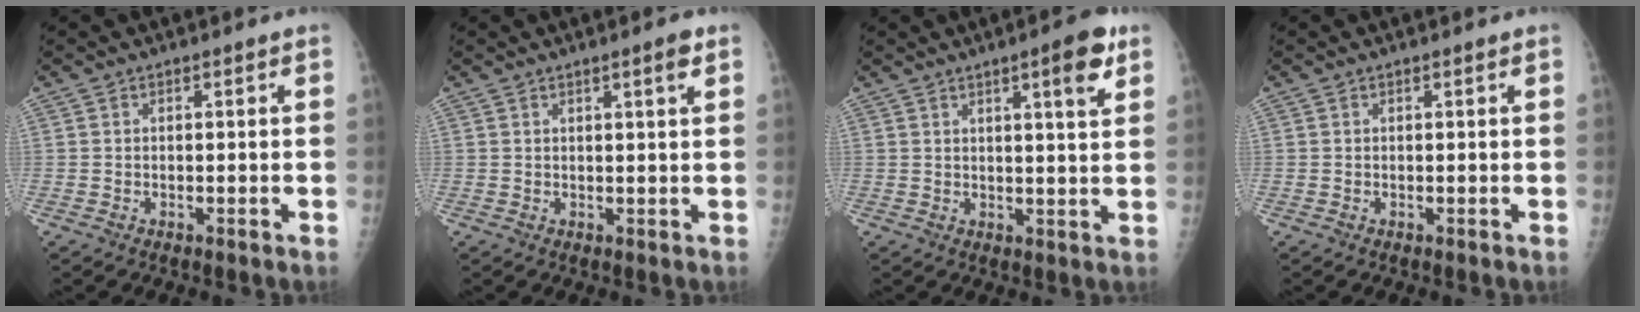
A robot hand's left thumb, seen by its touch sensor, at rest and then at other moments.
{"total": 2.5, "force": [1.4, 0.1, 2.1], "torque": [-0.030, -0.007, 0.020]}
{"total": 6.9, "force": [3.7, 1.1, 5.7], "torque": [-0.074, -0.017, 0.048]}
{"total": 0.0}